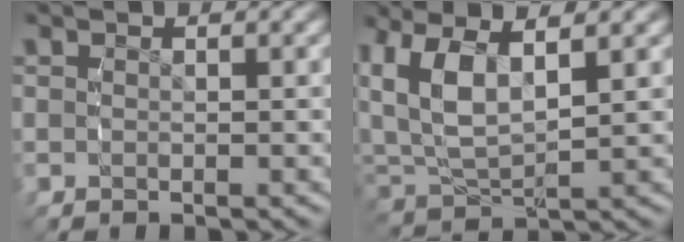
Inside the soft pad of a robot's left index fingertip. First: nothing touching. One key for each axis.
{"total": 7.2, "fx": 2.6, "fy": 4.7, "fz": 4.9, "tx": -0.143, "ty": -0.016, "tz": 0.055}